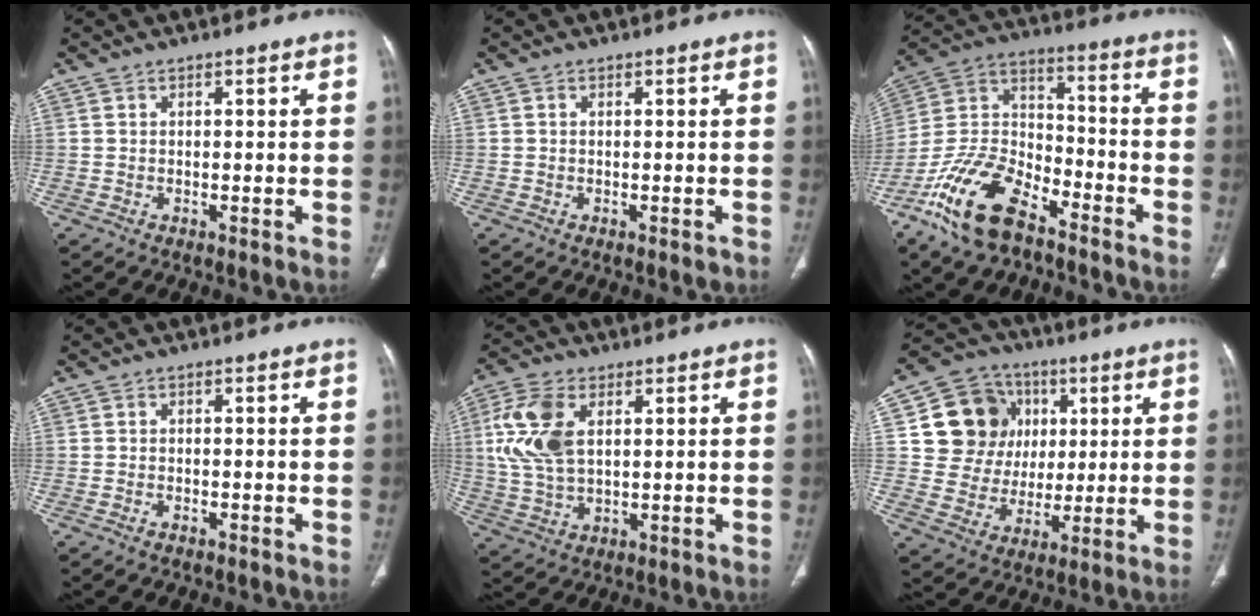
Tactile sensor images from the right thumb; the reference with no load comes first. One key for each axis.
{"total": 0.8, "fx": -0.3, "fy": 0.4, "fz": 0.6, "tx": -0.006, "ty": 0.000, "tz": -0.004}
{"total": 17.9, "fx": -11.7, "fy": 8.5, "fz": 10.5, "tx": -0.203, "ty": 0.061, "tz": -0.224}
{"total": 1.0, "fx": -0.7, "fy": 0.4, "fz": 0.5, "tx": -0.015, "ty": 0.005, "tz": -0.011}
{"total": 11.4, "fx": 3.0, "fy": 6.5, "fz": 8.8, "tx": -0.191, "ty": -0.001, "tz": 0.060}
{"total": 15.3, "fx": 3.9, "fy": 13.7, "fz": 5.6, "tx": -0.060, "ty": 0.011, "tz": 0.077}